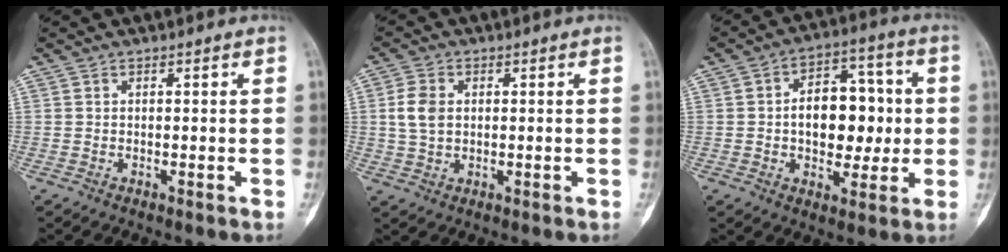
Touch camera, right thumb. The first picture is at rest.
{"total": 5.5, "force": [0.8, 3.9, 3.9], "torque": [-0.077, 0.002, 0.016]}
{"total": 14.1, "force": [0.2, 9.0, 10.8], "torque": [-0.110, 0.026, 0.003]}